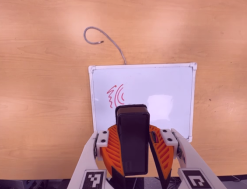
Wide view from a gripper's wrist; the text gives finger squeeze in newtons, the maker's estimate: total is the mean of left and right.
{"total": 10.4, "left": 10.2, "right": 10.7}